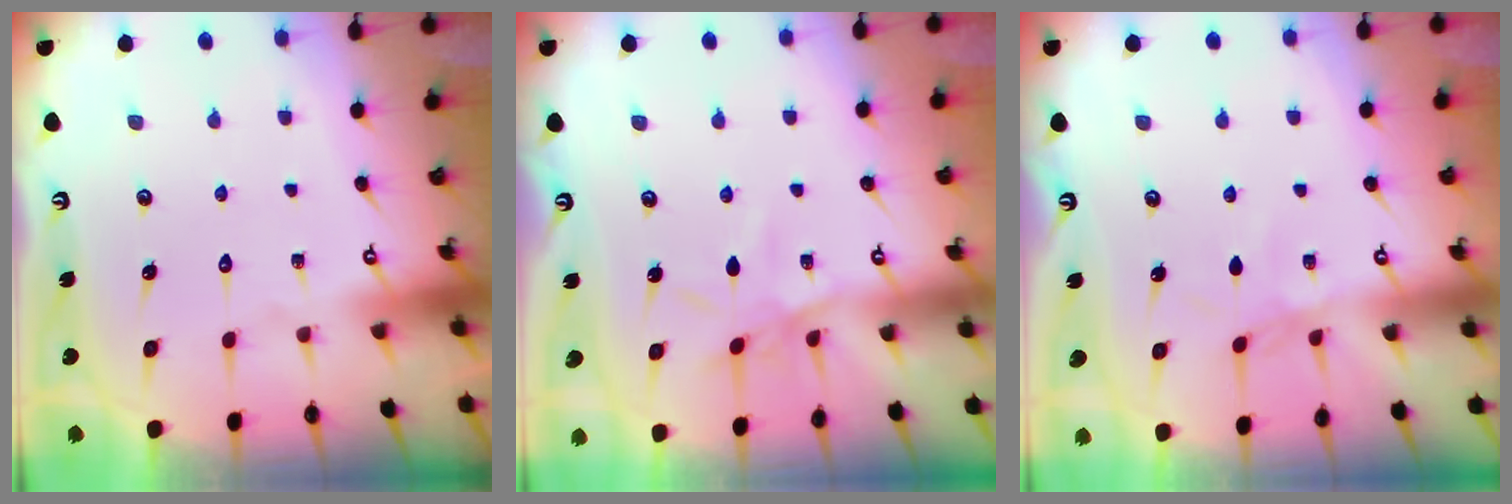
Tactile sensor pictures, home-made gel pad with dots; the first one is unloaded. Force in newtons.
{"total": 5.9, "press": 5.8, "slide": 0.7}
{"total": 2.1, "press": 2.1, "slide": 0.5}